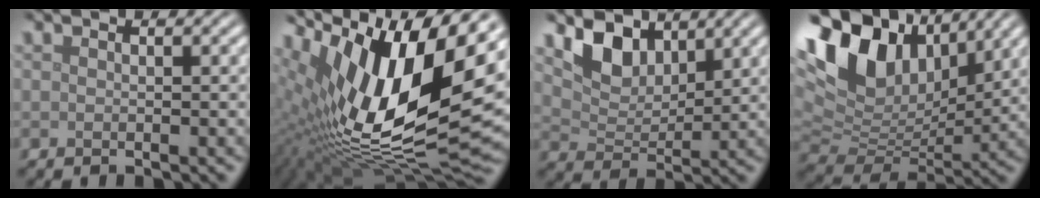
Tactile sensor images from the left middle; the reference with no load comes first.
{"total": 17.5, "force": [5.2, 7.8, 14.8], "torque": [-0.285, 0.001, 0.083]}
{"total": 4.4, "force": [3.2, 2.4, 2.0], "torque": [-0.046, -0.007, 0.052]}
{"total": 12.1, "force": [5.7, 7.3, 7.8], "torque": [-0.157, 0.020, 0.100]}